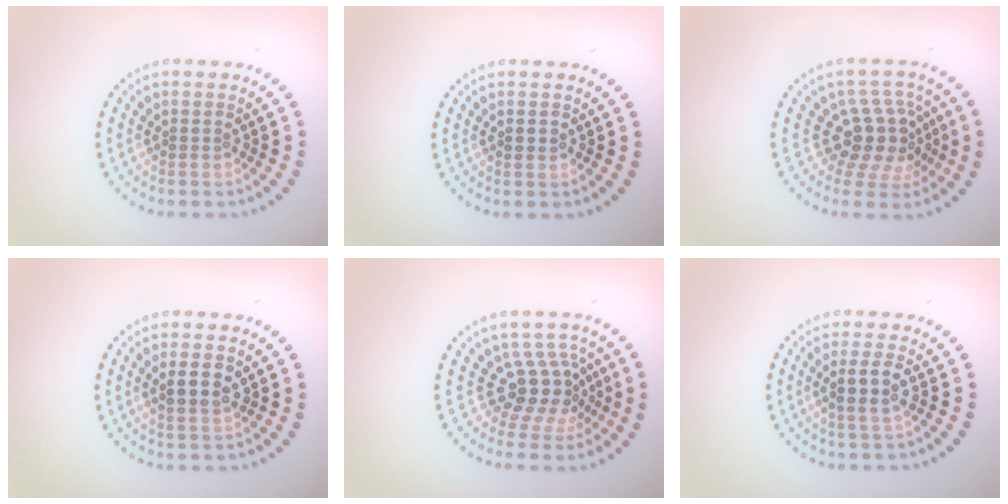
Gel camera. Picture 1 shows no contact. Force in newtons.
{"total": 1.0, "press": 1.0, "slide": 0.2}
{"total": 4.4, "press": 3.3, "slide": 2.9}
{"total": 2.4, "press": 2.4, "slide": 0.5}
{"total": 3.9, "press": 2.8, "slide": 2.8}
{"total": 2.5, "press": 2.2, "slide": 1.3}